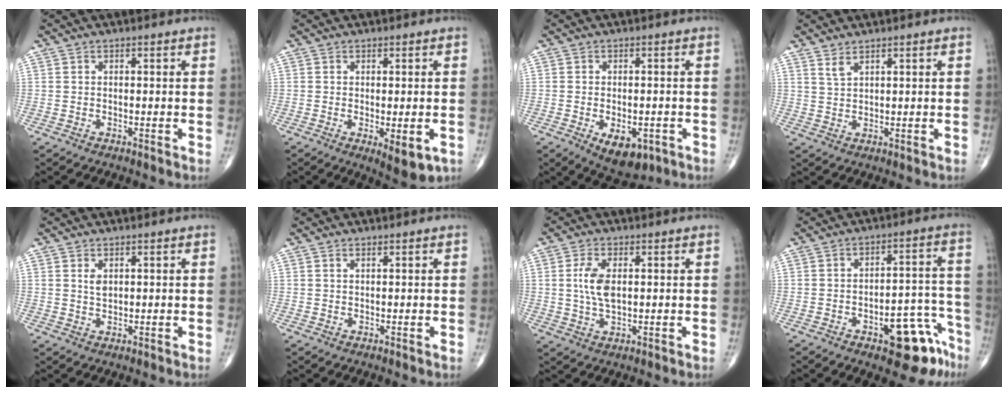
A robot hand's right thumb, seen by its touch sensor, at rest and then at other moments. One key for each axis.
{"total": 5.9, "fx": -1.7, "fy": 2.1, "fz": 5.3, "tx": -0.071, "ty": -0.015, "tz": -0.016}
{"total": 7.9, "fx": -3.0, "fy": 4.4, "fz": 5.9, "tx": -0.077, "ty": 0.004, "tz": -0.031}
{"total": 1.3, "fx": 1.1, "fy": 0.4, "fz": 0.7, "tx": -0.011, "ty": -0.003, "tz": 0.023}
{"total": 2.2, "fx": 0.8, "fy": 1.4, "fz": 1.5, "tx": -0.020, "ty": -0.005, "tz": 0.017}
{"total": 0.6, "fx": 0.4, "fy": 0.2, "fz": 0.4, "tx": -0.009, "ty": 0.001, "tz": 0.008}
{"total": 6.2, "fx": 0.9, "fy": 3.2, "fz": 5.2, "tx": -0.106, "ty": -0.003, "tz": 0.018}
{"total": 13.1, "fx": -7.5, "fy": 5.4, "fz": 9.3, "tx": -0.075, "ty": 0.070, "tz": -0.091}